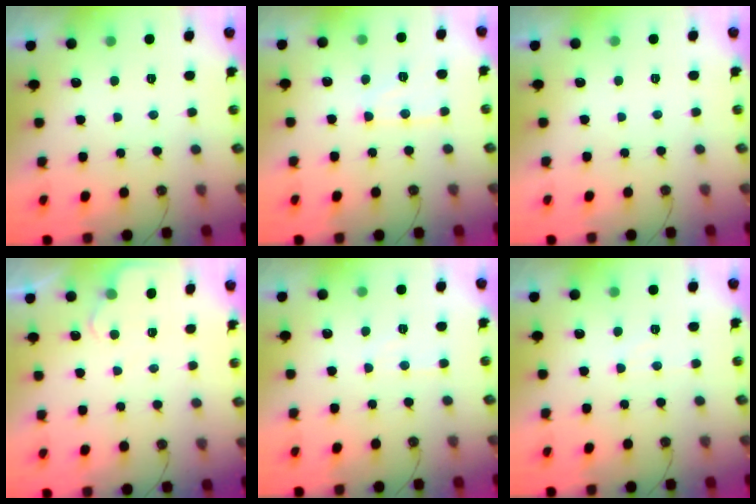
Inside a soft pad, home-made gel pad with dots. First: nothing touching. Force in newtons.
{"total": 8.7, "press": 8.7, "slide": 0.2}
{"total": 0.0}
{"total": 4.0, "press": 3.9, "slide": 0.5}
{"total": 4.7, "press": 4.6, "slide": 0.6}
{"total": 5.5, "press": 5.4, "slide": 0.7}